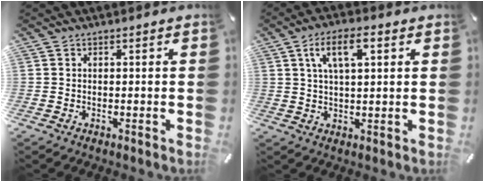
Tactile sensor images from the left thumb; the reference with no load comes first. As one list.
[{"total": 8.3, "force": [3.4, 3.5, 6.7], "torque": [-0.117, -0.001, 0.056]}]